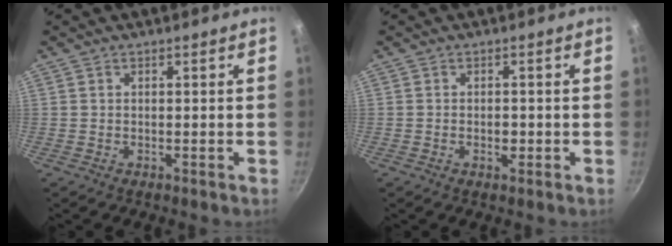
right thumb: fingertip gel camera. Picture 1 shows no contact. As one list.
[{"total": 1.7, "force": [-0.5, 1.1, 1.3], "torque": [-0.017, 0.003, -0.008]}]